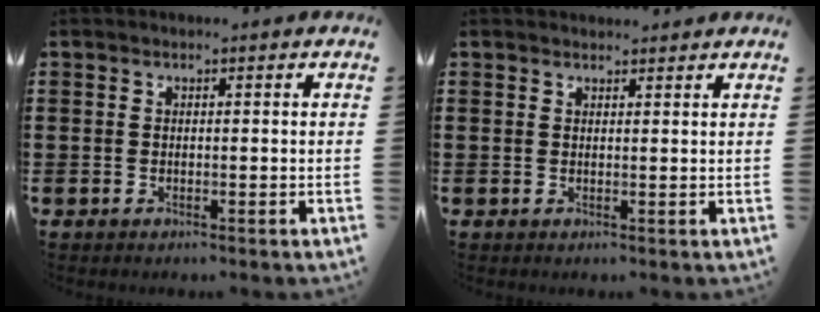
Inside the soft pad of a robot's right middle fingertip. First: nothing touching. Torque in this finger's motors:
{"motor_torque": [-0.54, 0.08, -0.09, -0.02]}